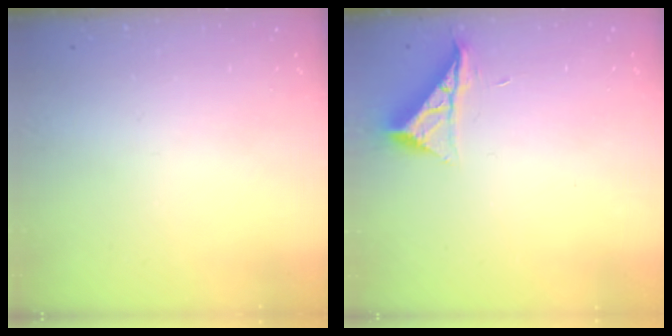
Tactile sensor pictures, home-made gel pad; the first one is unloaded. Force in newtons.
{"total": 6.6, "press": 6.6, "slide": 0.3}